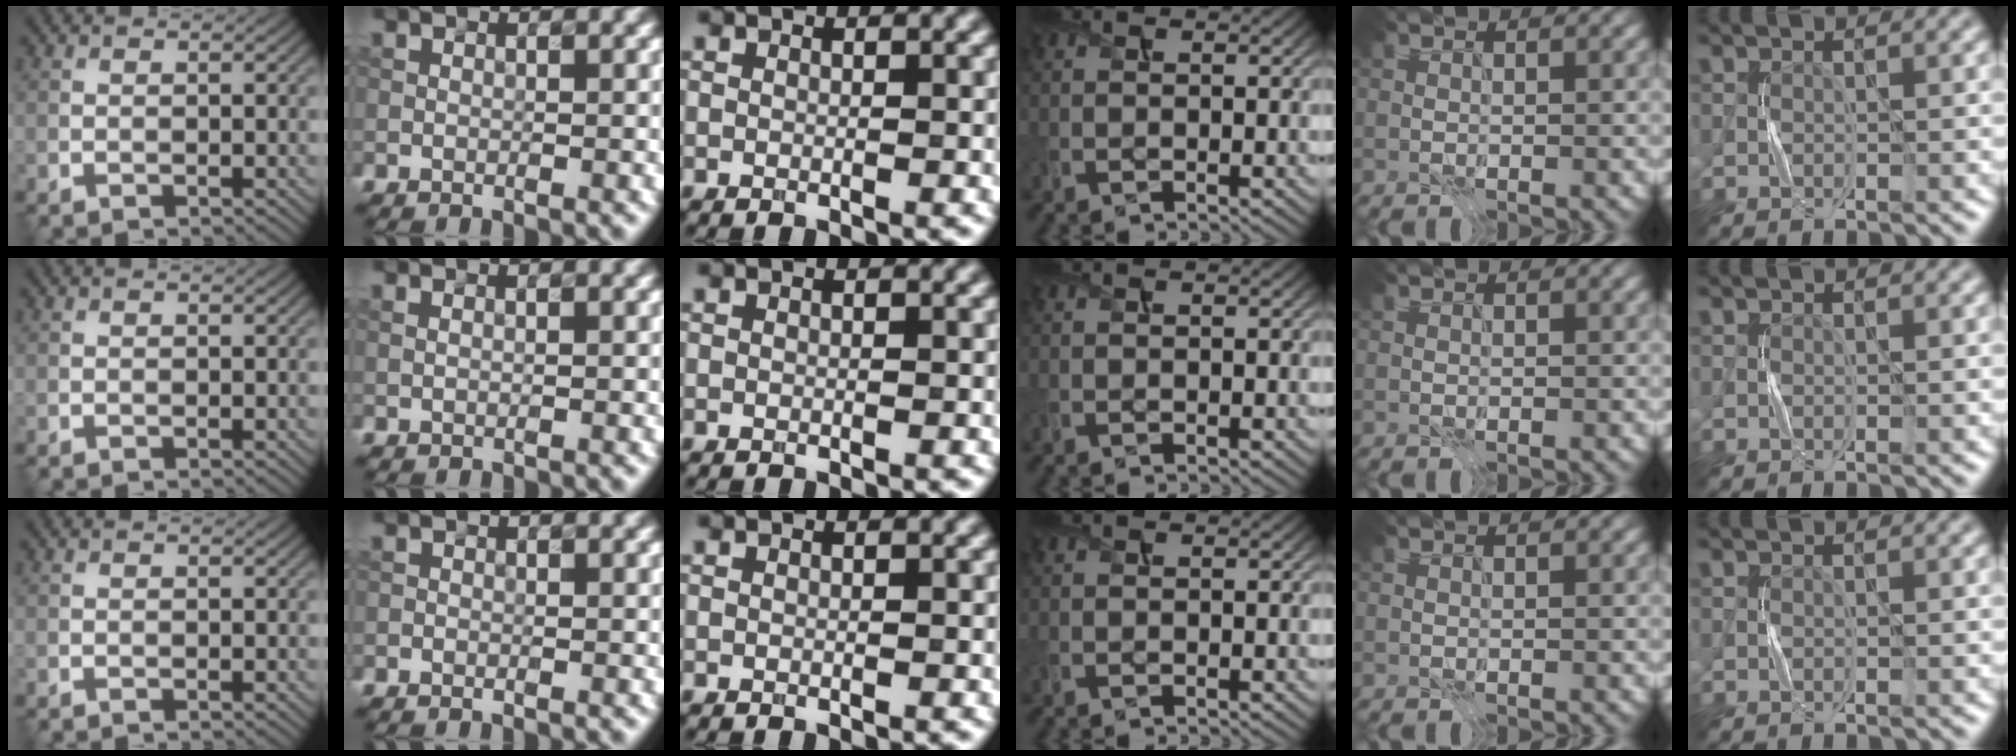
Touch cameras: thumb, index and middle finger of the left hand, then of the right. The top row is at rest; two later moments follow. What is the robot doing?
{"motion": "press", "object": "sticky note"}